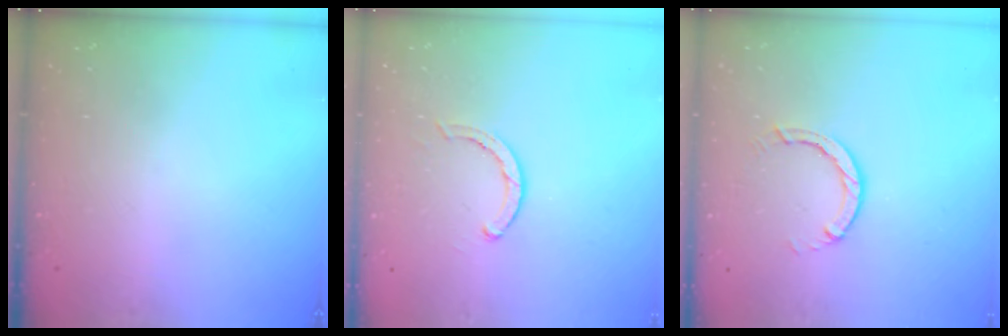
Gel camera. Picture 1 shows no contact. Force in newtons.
{"total": 2.8, "press": 2.8, "slide": 0.2}
{"total": 3.8, "press": 3.8, "slide": 0.5}